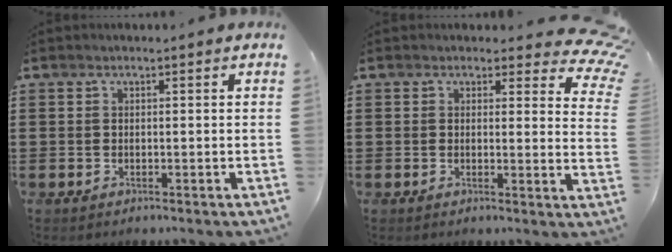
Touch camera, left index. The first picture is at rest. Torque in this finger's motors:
{"motor_torque": [-0.17, -1.27, -0.11, -0.21]}